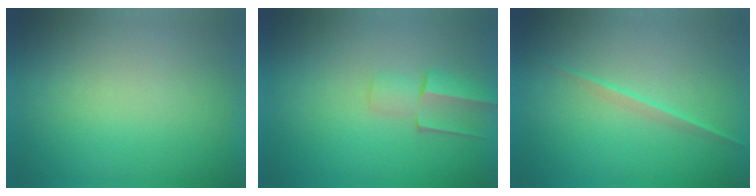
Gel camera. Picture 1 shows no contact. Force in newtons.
{"total": 2.5}
{"total": 2.2}